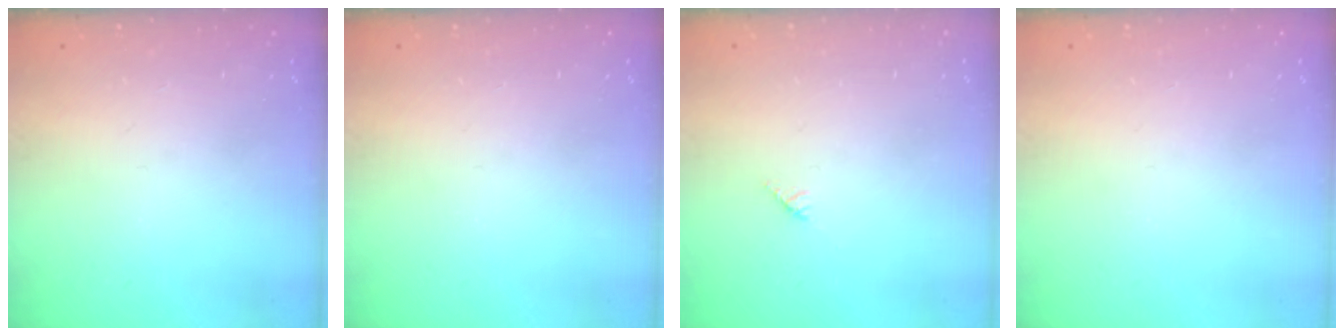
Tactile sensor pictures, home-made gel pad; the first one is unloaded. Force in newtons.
{"total": 0.0}
{"total": 2.7, "press": 2.7, "slide": 0.2}
{"total": 0.0}